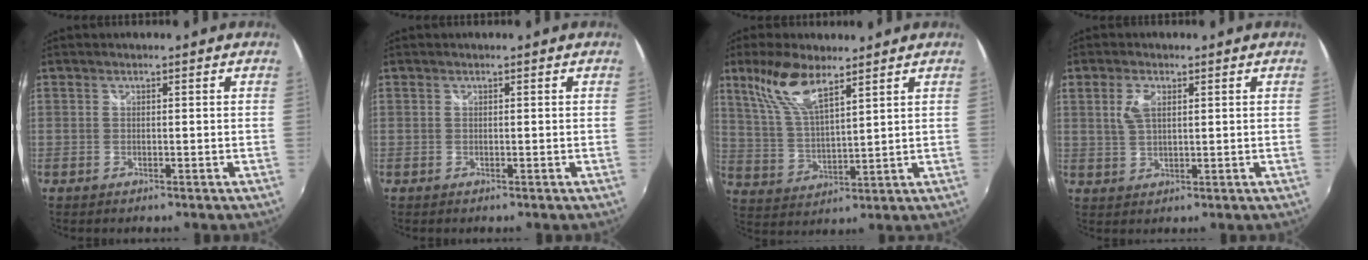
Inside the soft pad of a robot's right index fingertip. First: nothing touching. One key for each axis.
{"total": 0.0}
{"total": 10.4, "fx": 6.9, "fy": 3.0, "fz": 7.2, "tx": -0.147, "ty": 0.008, "tz": 0.144}
{"total": 4.0, "fx": 1.4, "fy": 2.0, "fz": 3.2, "tx": -0.062, "ty": 0.004, "tz": 0.027}